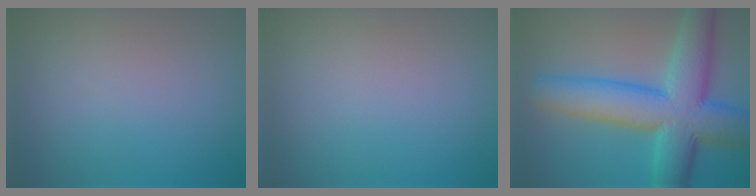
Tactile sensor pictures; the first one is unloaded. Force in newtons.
{"total": 0.0}
{"total": 11.2, "press": 11.2, "slide": 0.3}